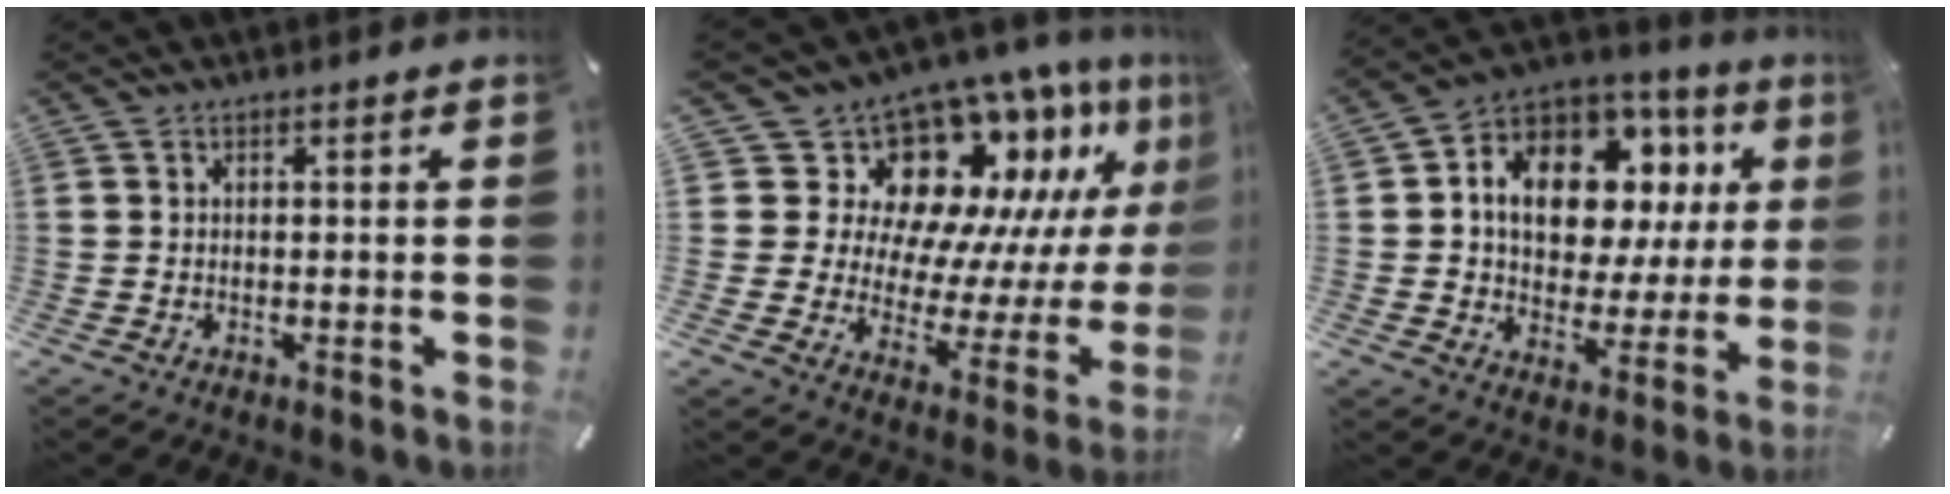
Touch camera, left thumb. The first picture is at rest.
{"total": 17.3, "force": [12.7, 9.4, 7.2], "torque": [-0.115, -0.124, 0.226]}
{"total": 14.8, "force": [4.8, 10.5, 9.2], "torque": [-0.157, -0.024, 0.090]}